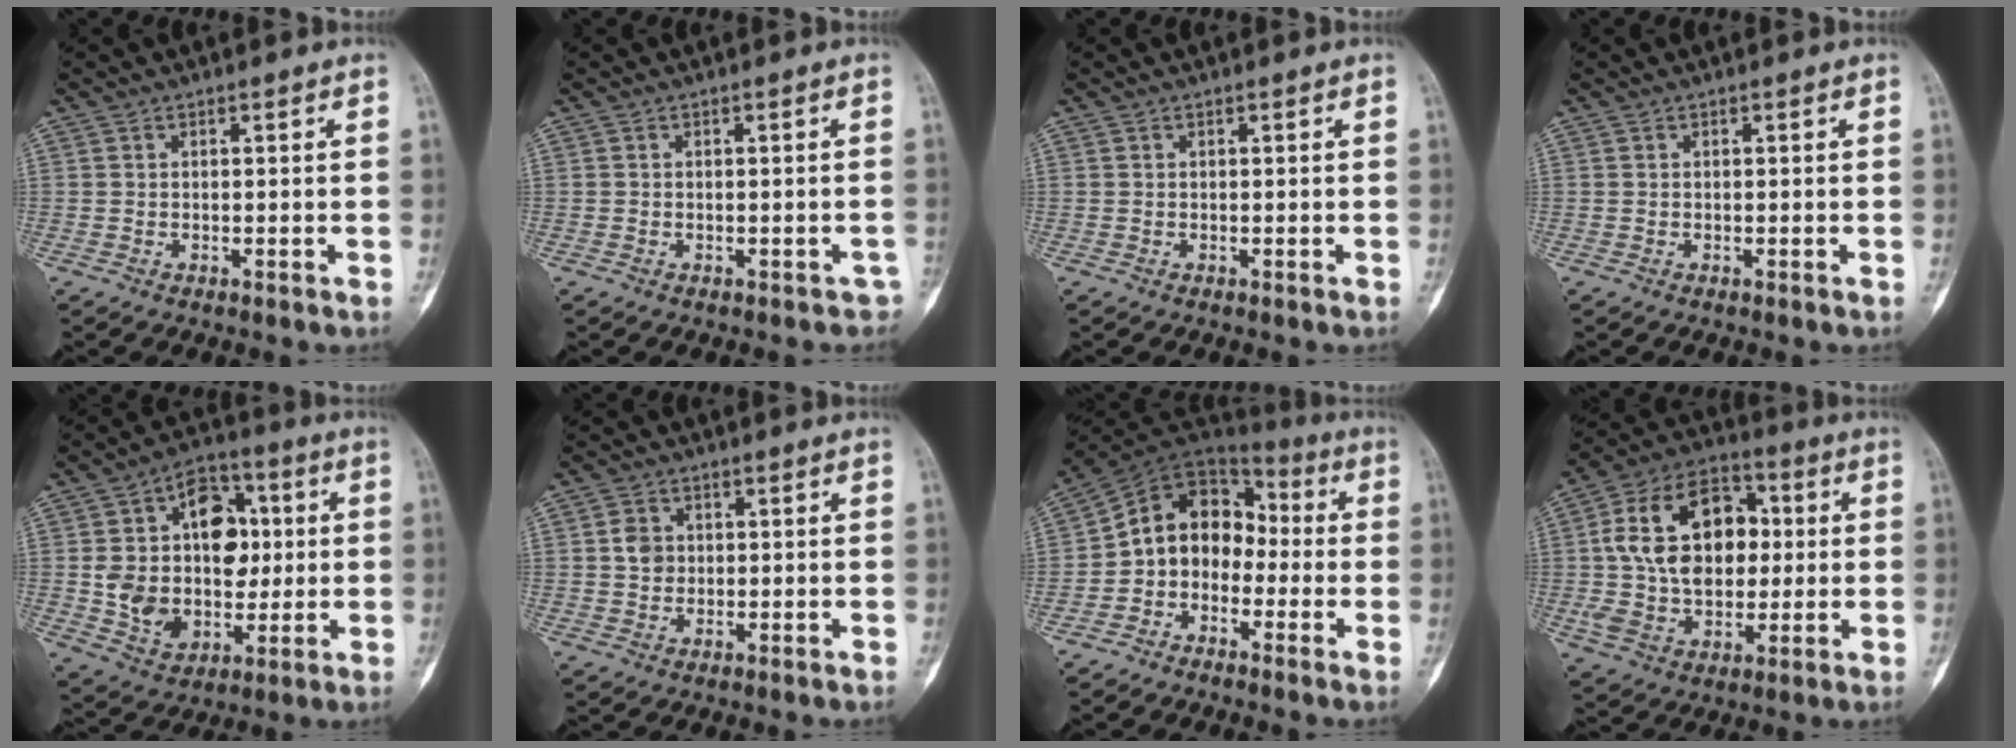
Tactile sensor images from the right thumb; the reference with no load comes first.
{"total": 0.9, "force": [-0.5, 0.7, 0.1], "torque": [0.004, 0.011, -0.006]}
{"total": 0.0}
{"total": 0.0}
{"total": 18.6, "force": [2.0, 13.1, 13.0], "torque": [-0.156, 0.016, 0.041]}
{"total": 3.6, "force": [0.5, 3.1, 1.8], "torque": [-0.019, 0.001, 0.006]}
{"total": 12.0, "force": [-2.3, 9.6, 6.7], "torque": [-0.077, 0.066, -0.058]}
{"total": 20.3, "force": [2.4, 13.6, 14.8], "torque": [-0.230, 0.023, 0.043]}